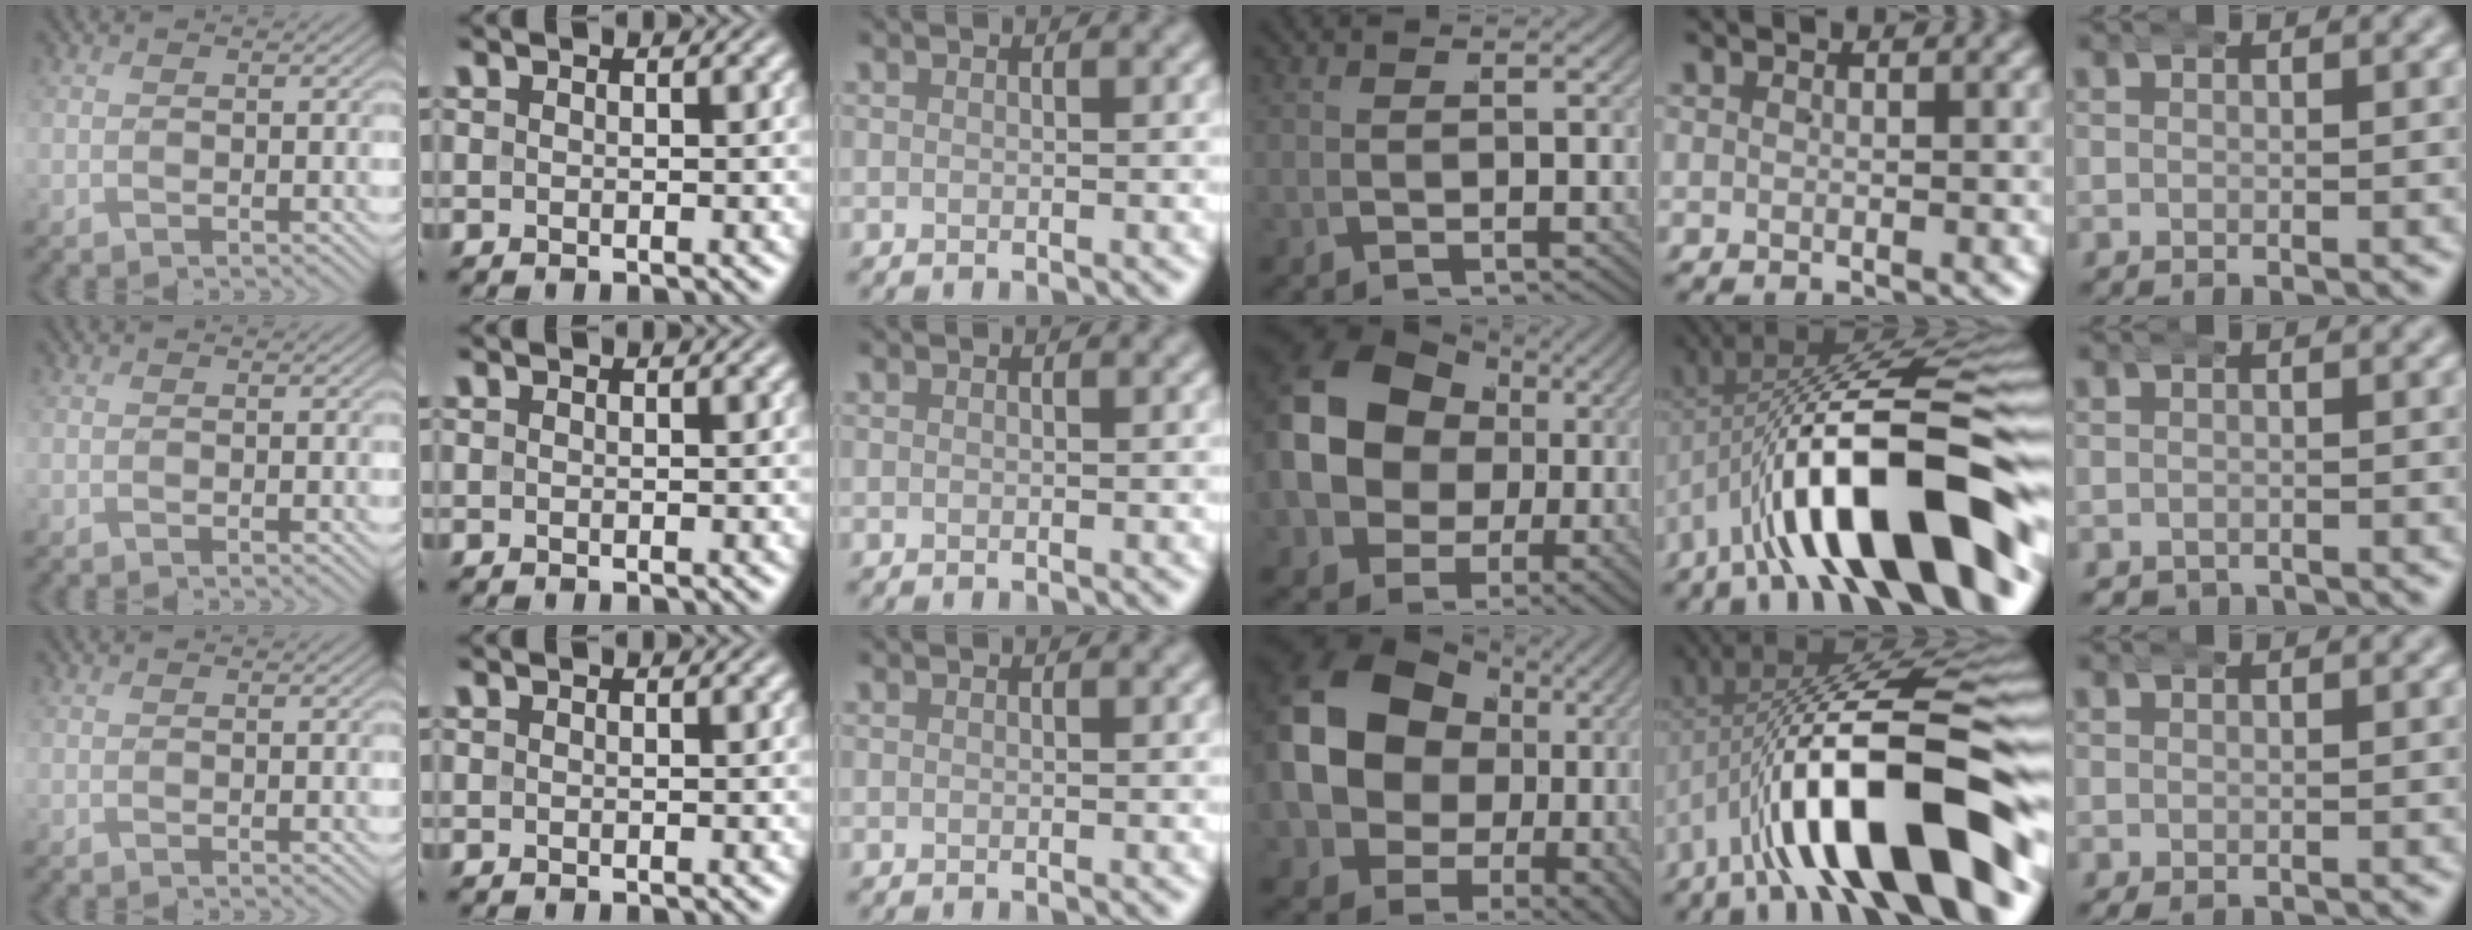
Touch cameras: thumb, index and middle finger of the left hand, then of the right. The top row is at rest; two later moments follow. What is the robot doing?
{"motion": "wrap", "object": "aluminum foil"}